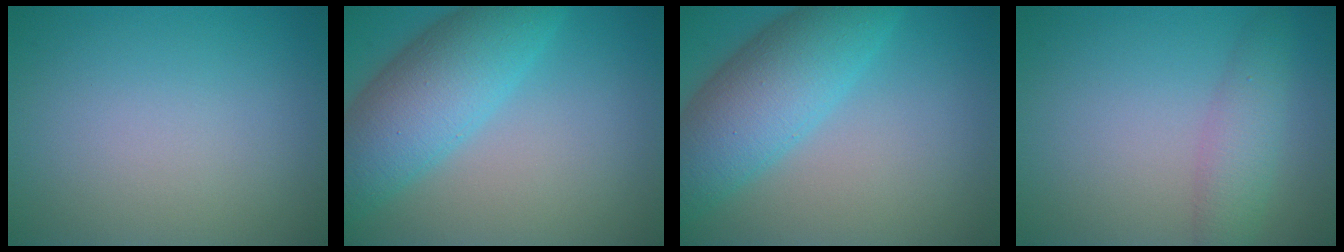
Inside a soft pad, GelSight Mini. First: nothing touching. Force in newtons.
{"total": 8.0, "press": 8.0, "slide": 0.3}
{"total": 8.0, "press": 8.0, "slide": 0.3}
{"total": 2.9, "press": 2.9, "slide": 0.1}